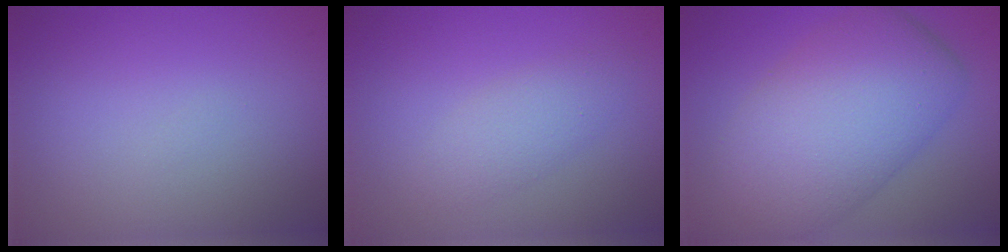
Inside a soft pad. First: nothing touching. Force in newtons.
{"total": 2.2, "press": 2.2, "slide": 0.0}
{"total": 10.6, "press": 10.6, "slide": 0.4}